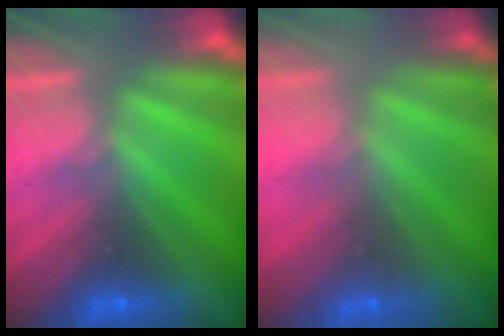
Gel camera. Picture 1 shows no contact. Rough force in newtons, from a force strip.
{"total": 9.4}